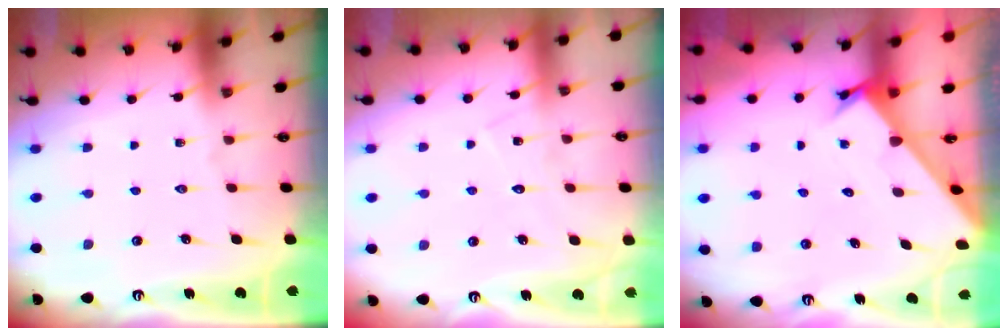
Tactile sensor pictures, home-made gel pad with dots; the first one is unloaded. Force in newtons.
{"total": 6.8, "press": 6.8, "slide": 0.4}
{"total": 2.2, "press": 2.2, "slide": 0.1}